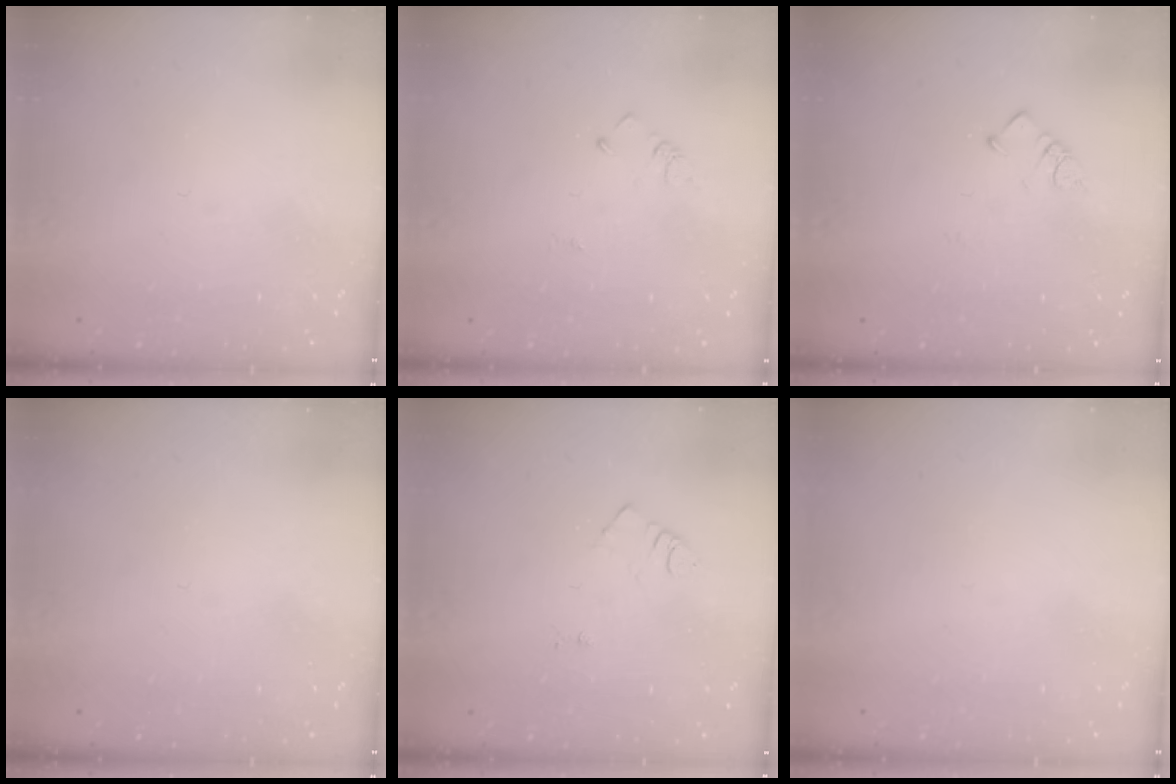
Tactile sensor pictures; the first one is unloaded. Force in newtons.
{"total": 2.0, "press": 2.0, "slide": 0.3}
{"total": 2.7, "press": 2.7, "slide": 0.4}
{"total": 0.0}
{"total": 3.8, "press": 3.8, "slide": 0.4}
{"total": 1.8, "press": 1.7, "slide": 0.1}